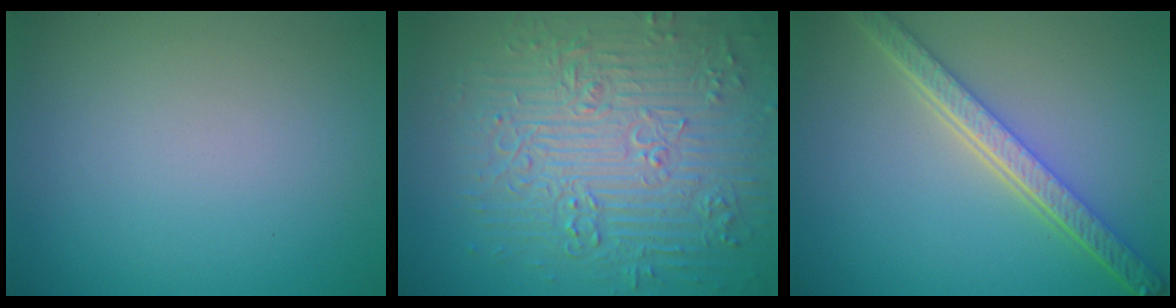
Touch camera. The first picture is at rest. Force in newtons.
{"total": 9.8, "press": 6.9, "slide": 7.0}
{"total": 5.2, "press": 4.1, "slide": 3.3}